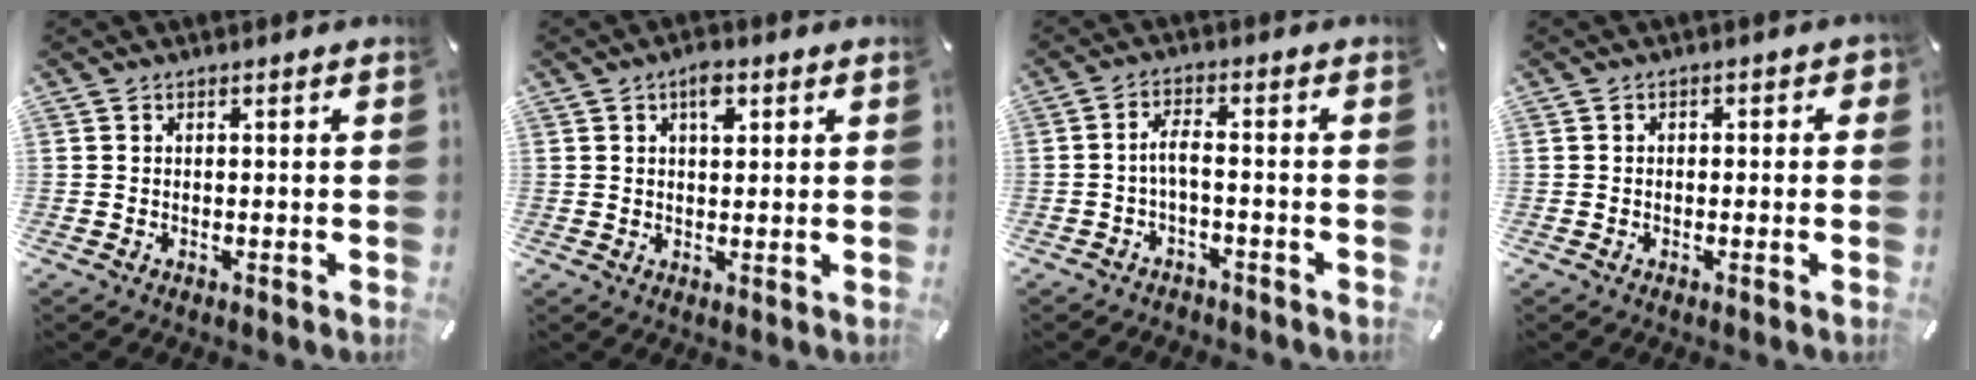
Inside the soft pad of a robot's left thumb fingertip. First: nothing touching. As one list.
[{"total": 4.4, "force": [2.0, 2.2, 3.2], "torque": [-0.046, -0.002, 0.028]}, {"total": 3.9, "force": [-1.4, 1.6, 3.3], "torque": [-0.074, 0.010, -0.033]}, {"total": 1.6, "force": [-0.6, 1.0, 1.1], "torque": [-0.019, 0.007, -0.012]}]